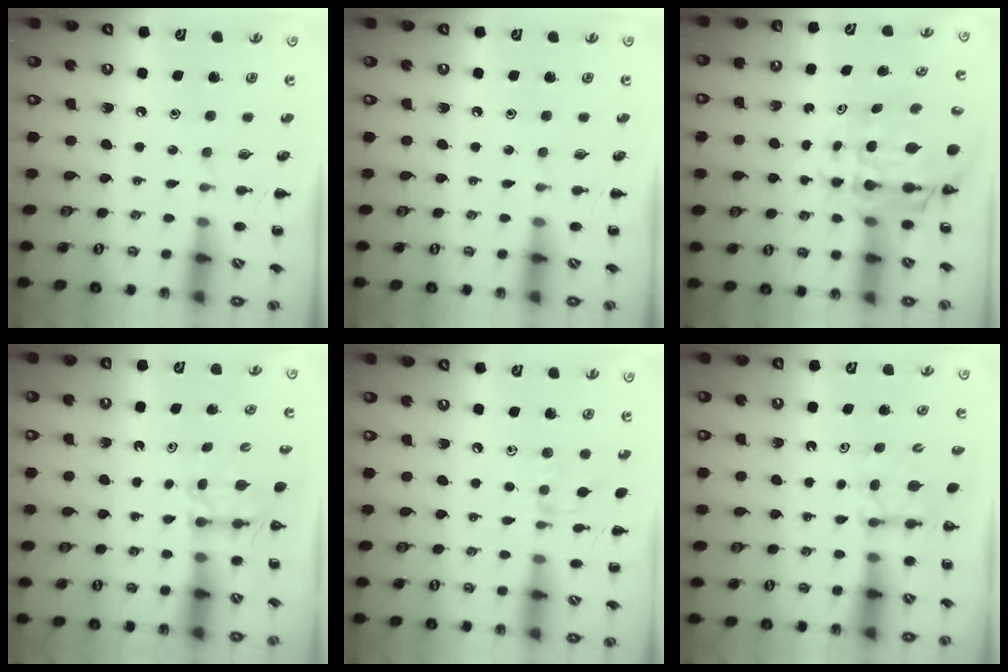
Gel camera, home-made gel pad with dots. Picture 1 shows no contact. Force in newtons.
{"total": 0.0}
{"total": 8.1, "press": 7.8, "slide": 2.4}
{"total": 2.8, "press": 2.6, "slide": 1.1}
{"total": 6.3, "press": 6.1, "slide": 1.6}
{"total": 3.5, "press": 3.3, "slide": 1.2}